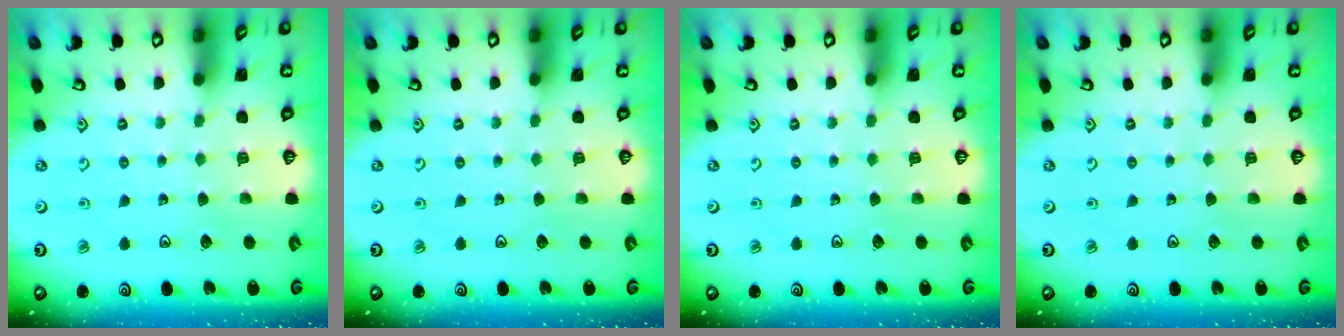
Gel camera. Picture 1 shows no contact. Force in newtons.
{"total": 0.0}
{"total": 0.0}
{"total": 0.0}